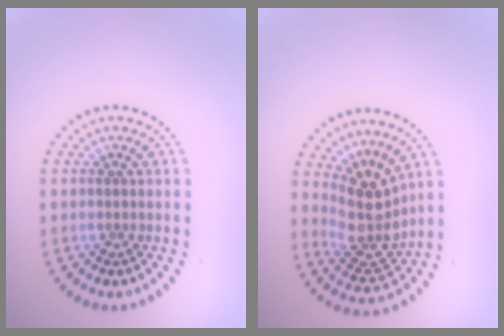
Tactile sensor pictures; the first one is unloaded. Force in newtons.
{"total": 4.1, "press": 3.1, "slide": 2.7}